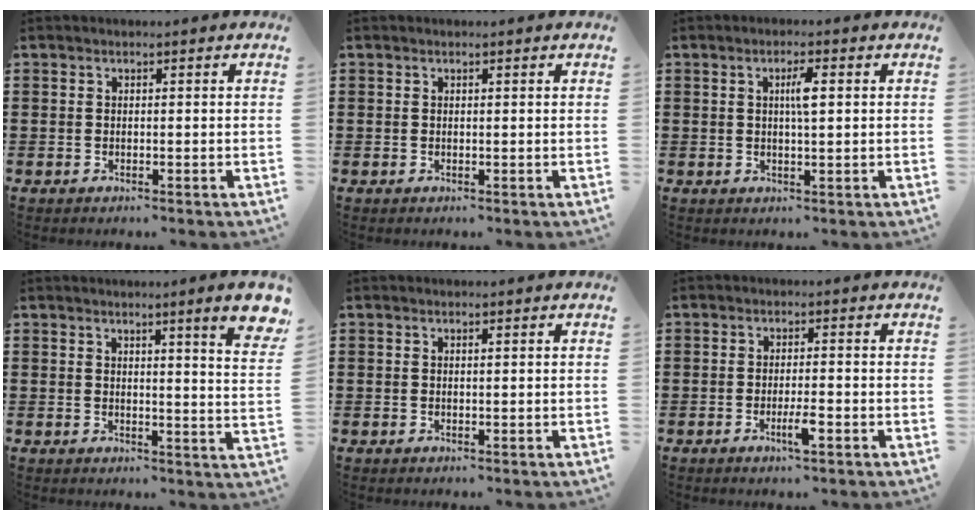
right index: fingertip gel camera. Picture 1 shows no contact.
{"total": 0.0}
{"total": 2.9, "force": [0.6, 0.5, 2.8], "torque": [-0.056, 0.003, 0.007]}
{"total": 5.9, "force": [3.5, 0.0, 4.7], "torque": [-0.075, -0.017, 0.053]}
{"total": 0.0}
{"total": 3.3, "force": [-1.6, 0.4, 2.8], "torque": [-0.055, -0.004, -0.030]}